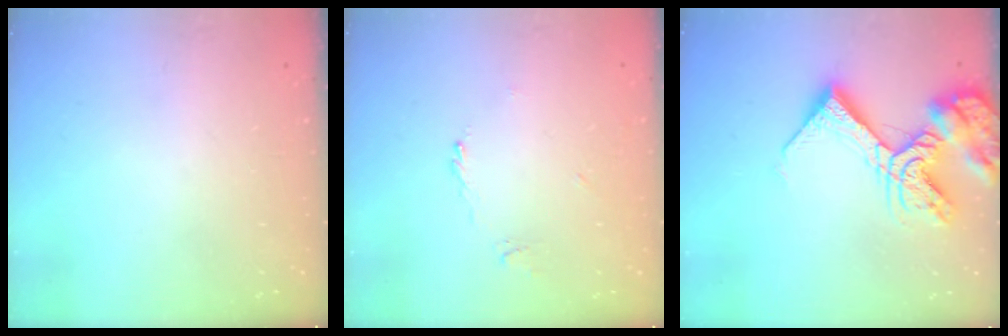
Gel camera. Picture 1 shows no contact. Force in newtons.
{"total": 1.1, "press": 1.1, "slide": 0.4}
{"total": 16.2, "press": 16.1, "slide": 2.4}